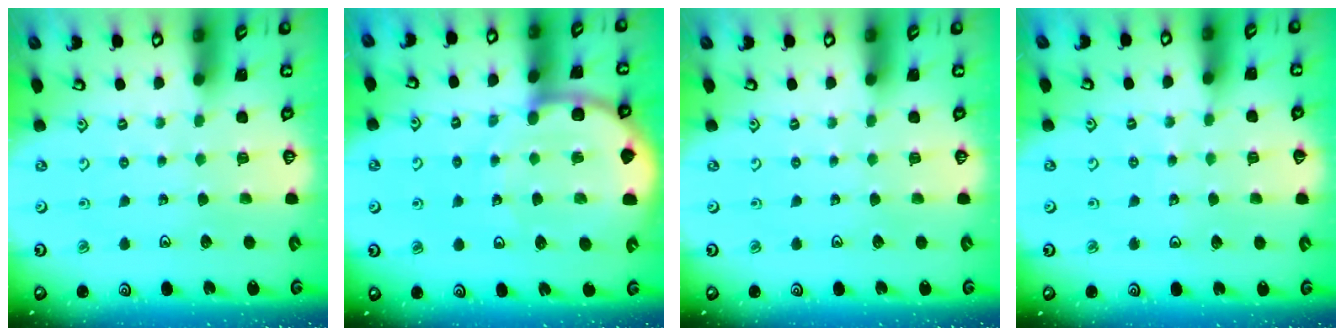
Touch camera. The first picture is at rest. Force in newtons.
{"total": 10.1, "press": 10.1, "slide": 1.3}
{"total": 0.0}
{"total": 3.4, "press": 3.4, "slide": 0.4}